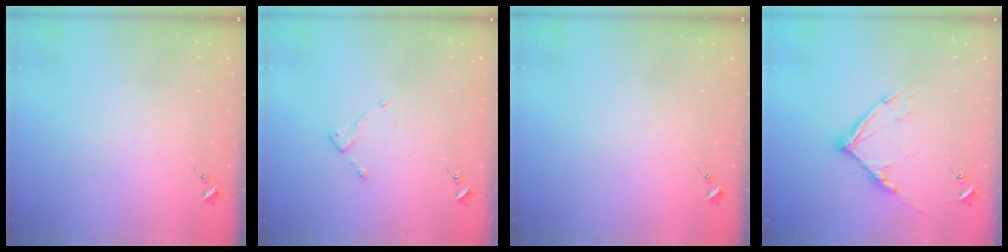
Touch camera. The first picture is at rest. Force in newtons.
{"total": 2.6, "press": 2.6, "slide": 0.3}
{"total": 0.0}
{"total": 10.7, "press": 10.6, "slide": 1.1}